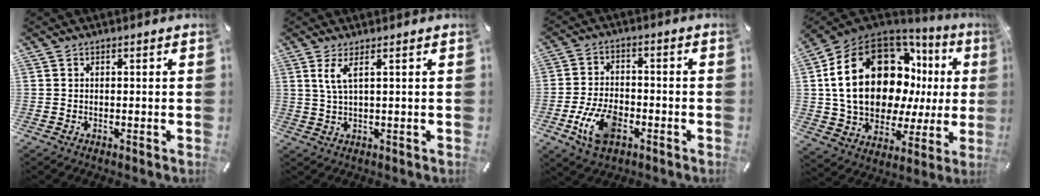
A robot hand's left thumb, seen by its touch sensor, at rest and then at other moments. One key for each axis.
{"total": 3.8, "fx": 1.6, "fy": 0.4, "fz": 3.4, "tx": -0.072, "ty": -0.002, "tz": 0.027}
{"total": 10.0, "fx": -4.2, "fy": 5.9, "fz": 6.9, "tx": -0.149, "ty": 0.011, "tz": -0.074}
{"total": 26.5, "fx": 7.2, "fy": 16.9, "fz": 19.0, "tx": -0.354, "ty": -0.044, "tz": 0.144}